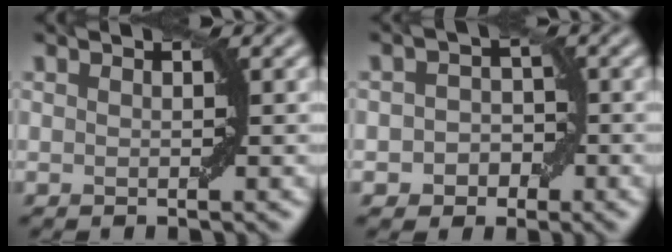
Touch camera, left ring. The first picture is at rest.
{"total": 2.7, "force": [-0.9, 2.2, 1.1], "torque": [0.005, 0.002, -0.022]}